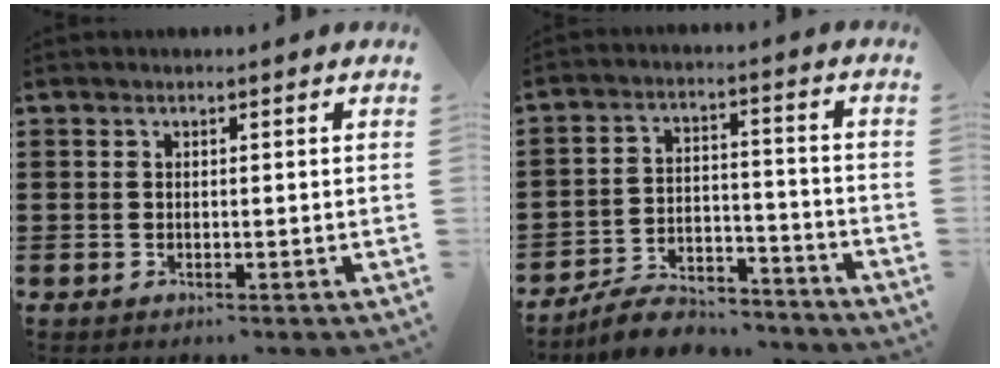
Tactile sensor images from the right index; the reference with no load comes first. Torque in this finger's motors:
{"motor_torque": [-0.78, 0.73, -0.09, -0.21]}